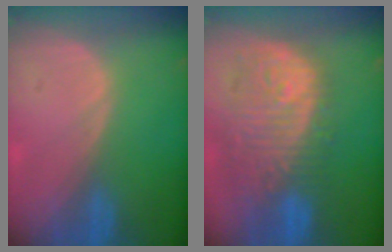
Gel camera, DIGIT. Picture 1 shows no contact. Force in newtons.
{"total": 12.1, "press": 10.8, "slide": 5.5}